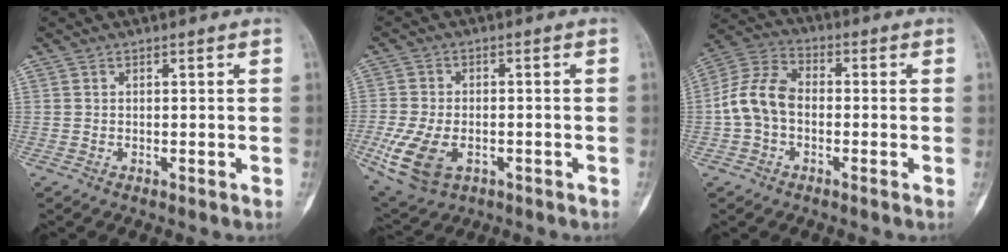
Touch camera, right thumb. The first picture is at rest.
{"total": 10.9, "force": [-3.6, 6.8, 7.7], "torque": [-0.163, 0.003, -0.055]}
{"total": 9.4, "force": [-1.3, 6.3, 6.8], "torque": [-0.133, 0.031, -0.039]}